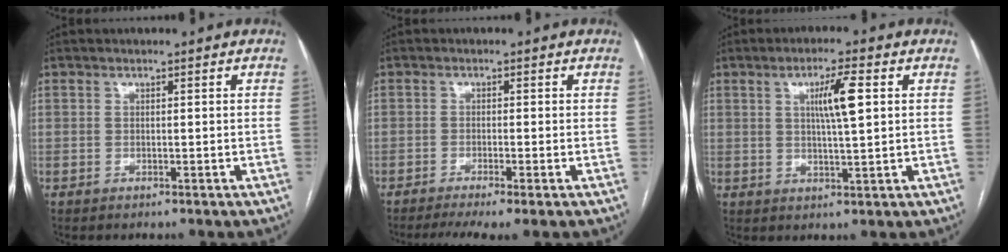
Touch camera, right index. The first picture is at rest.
{"total": 5.6, "force": [-4.0, 0.1, 4.0], "torque": [-0.064, -0.006, -0.064]}
{"total": 6.1, "force": [1.6, 0.3, 5.9], "torque": [-0.104, 0.003, 0.028]}